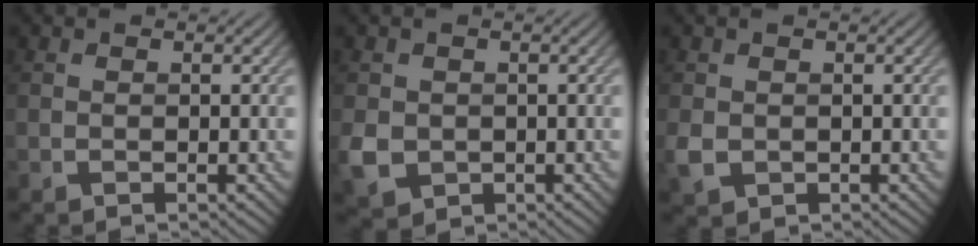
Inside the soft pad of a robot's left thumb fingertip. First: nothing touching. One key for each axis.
{"total": 3.8, "fx": -0.5, "fy": 3.4, "fz": 1.6, "tx": -0.049, "ty": -0.013, "tz": -0.012}
{"total": 2.1, "fx": -0.1, "fy": 1.8, "fz": 1.1, "tx": -0.030, "ty": -0.006, "tz": -0.001}